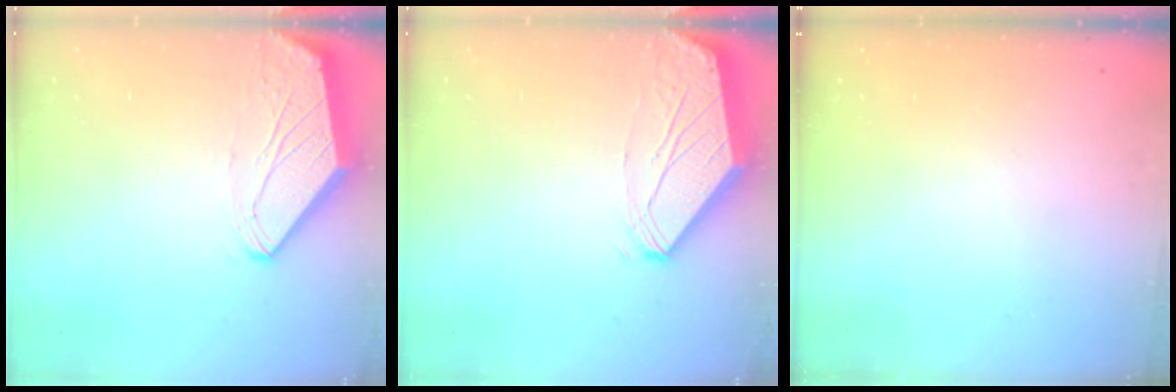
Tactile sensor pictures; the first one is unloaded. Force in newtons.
{"total": 0.0}
{"total": 0.0}